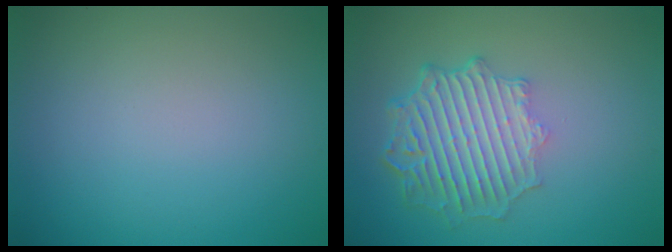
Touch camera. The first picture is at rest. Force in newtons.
{"total": 6.1, "press": 4.6, "slide": 4.0}